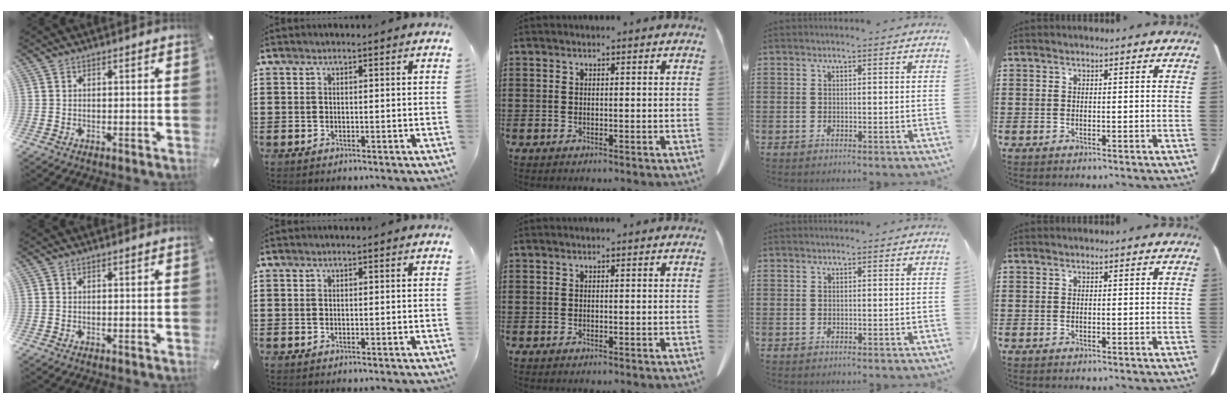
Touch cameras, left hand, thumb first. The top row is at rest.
{}